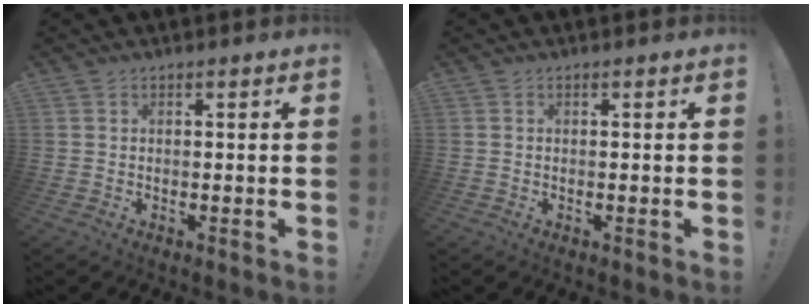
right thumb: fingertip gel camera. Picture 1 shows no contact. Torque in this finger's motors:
{"motor_torque": [-0.12, 0.21, 0.13, 0.15, -0.02]}